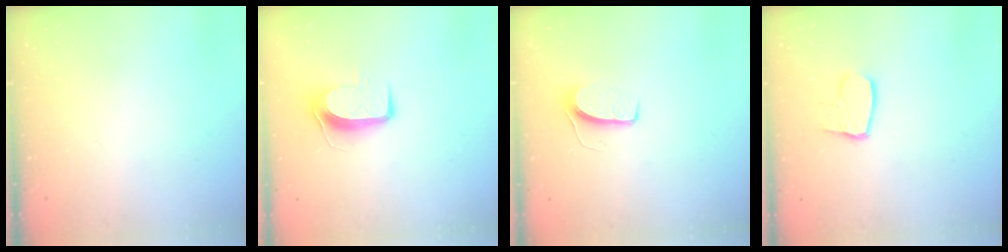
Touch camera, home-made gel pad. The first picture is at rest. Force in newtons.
{"total": 8.8, "press": 8.8, "slide": 0.8}
{"total": 6.6, "press": 6.6, "slide": 0.5}
{"total": 8.3, "press": 8.3, "slide": 0.7}